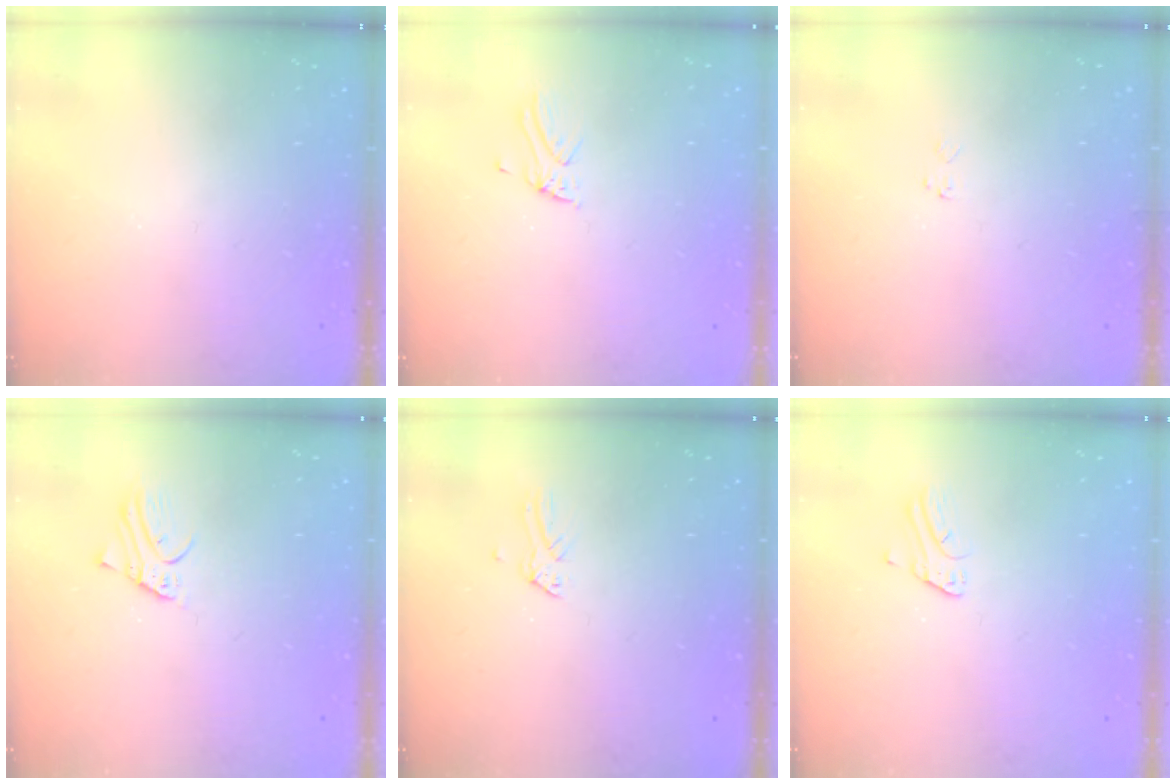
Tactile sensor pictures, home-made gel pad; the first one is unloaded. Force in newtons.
{"total": 1.7, "press": 1.7, "slide": 0.1}
{"total": 3.7, "press": 3.7, "slide": 0.0}
{"total": 2.7, "press": 2.7, "slide": 0.3}
{"total": 0.0}
{"total": 1.0, "press": 1.0, "slide": 0.1}